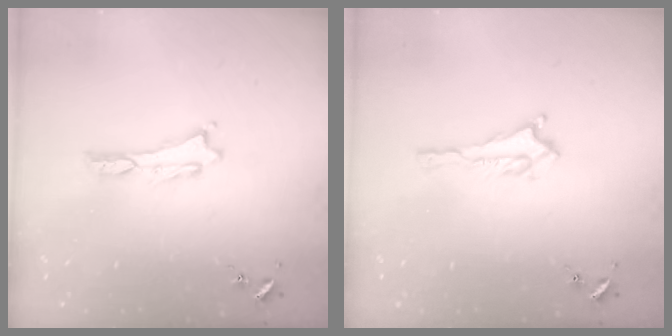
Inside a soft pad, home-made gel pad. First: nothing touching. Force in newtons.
{"total": 1.5, "press": 1.4, "slide": 0.2}